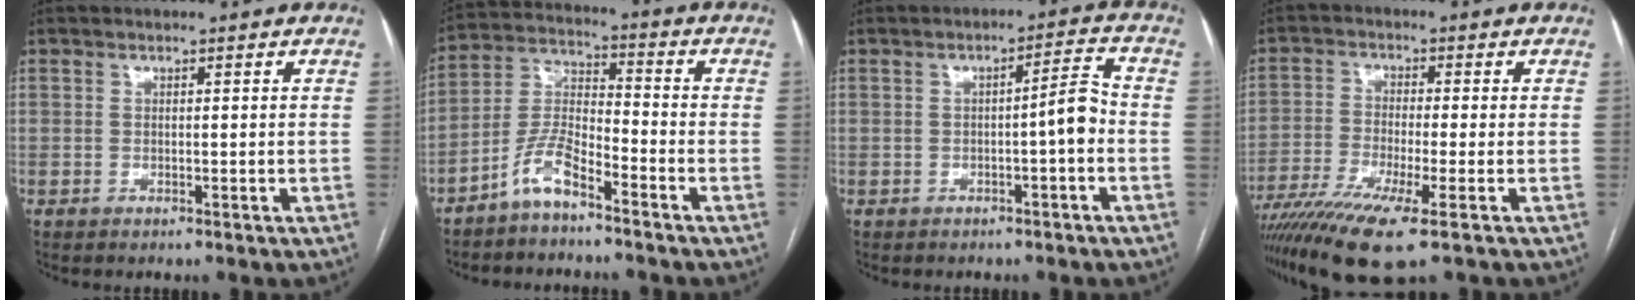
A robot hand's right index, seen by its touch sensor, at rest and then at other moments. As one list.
[{"total": 7.2, "force": [-5.2, 1.9, 4.7], "torque": [-0.109, 0.004, -0.107]}, {"total": 4.3, "force": [-1.1, 0.3, 4.2], "torque": [-0.056, 0.014, -0.016]}, {"total": 11.2, "force": [-7.3, 0.6, 8.6], "torque": [-0.152, -0.024, -0.126]}]